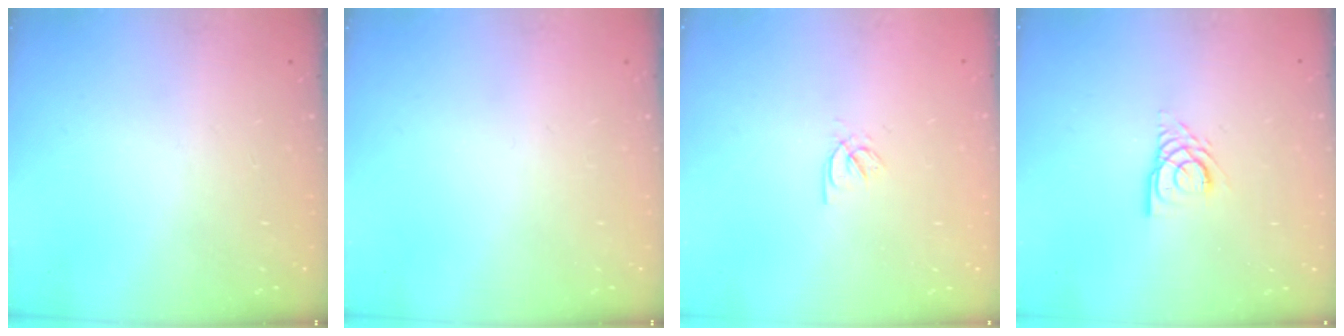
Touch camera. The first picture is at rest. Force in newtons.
{"total": 0.0}
{"total": 2.3, "press": 2.2, "slide": 0.3}
{"total": 5.5, "press": 5.5, "slide": 0.5}